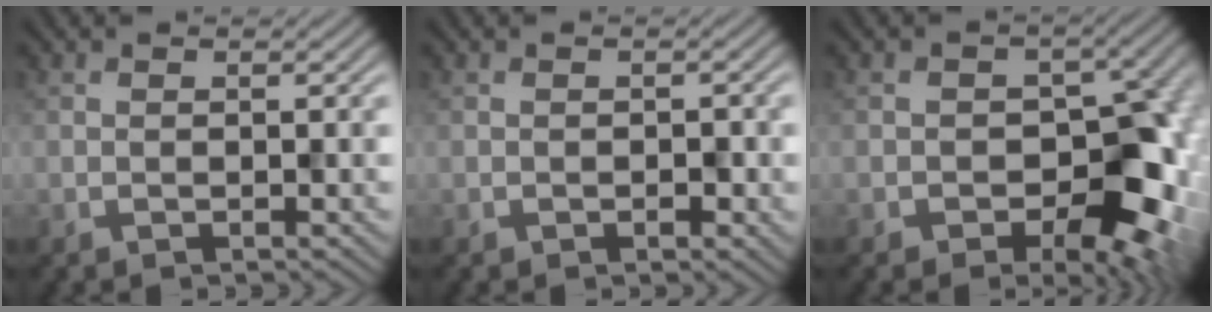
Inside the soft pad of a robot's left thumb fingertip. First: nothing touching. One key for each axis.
{"total": 1.4, "fx": -0.3, "fy": 1.0, "fz": 0.9, "tx": -0.013, "ty": -0.007, "tz": -0.004}
{"total": 10.2, "fx": -2.6, "fy": 6.9, "fz": 7.0, "tx": -0.071, "ty": -0.022, "tz": -0.040}